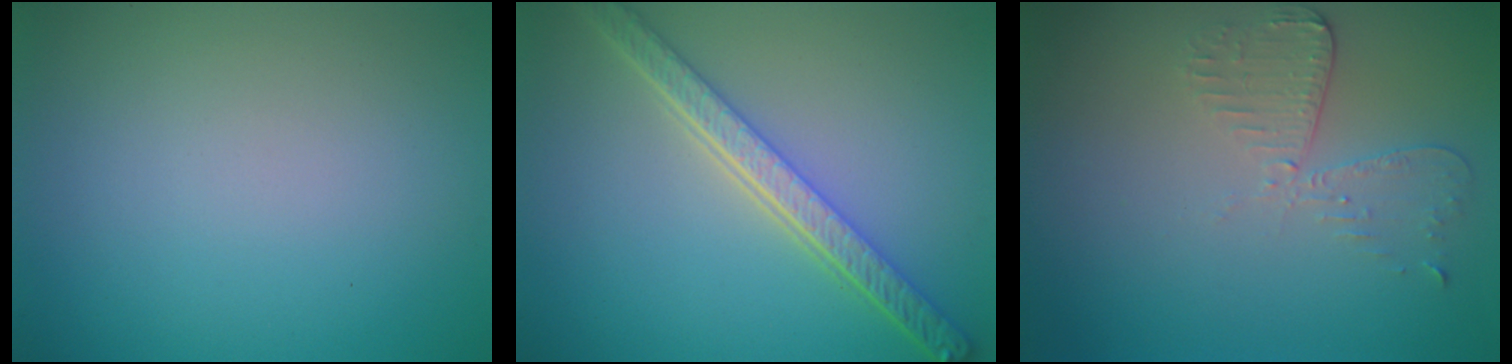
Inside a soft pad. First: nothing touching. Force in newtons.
{"total": 5.4, "press": 4.2, "slide": 3.4}
{"total": 2.7, "press": 2.4, "slide": 1.2}